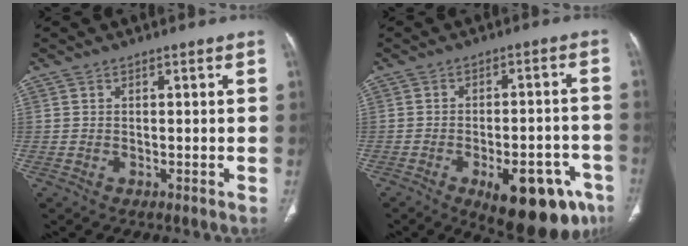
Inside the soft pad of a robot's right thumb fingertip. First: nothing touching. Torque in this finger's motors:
{"motor_torque": [2.47, 2.53, 1.11, -1.27, 0.34]}